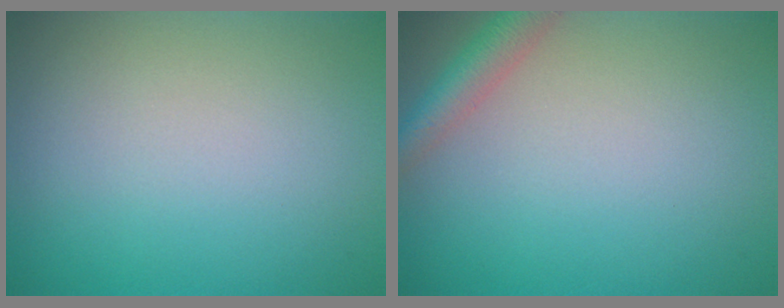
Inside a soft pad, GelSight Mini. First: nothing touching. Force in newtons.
{"total": 2.9, "press": 2.9, "slide": 0.2}